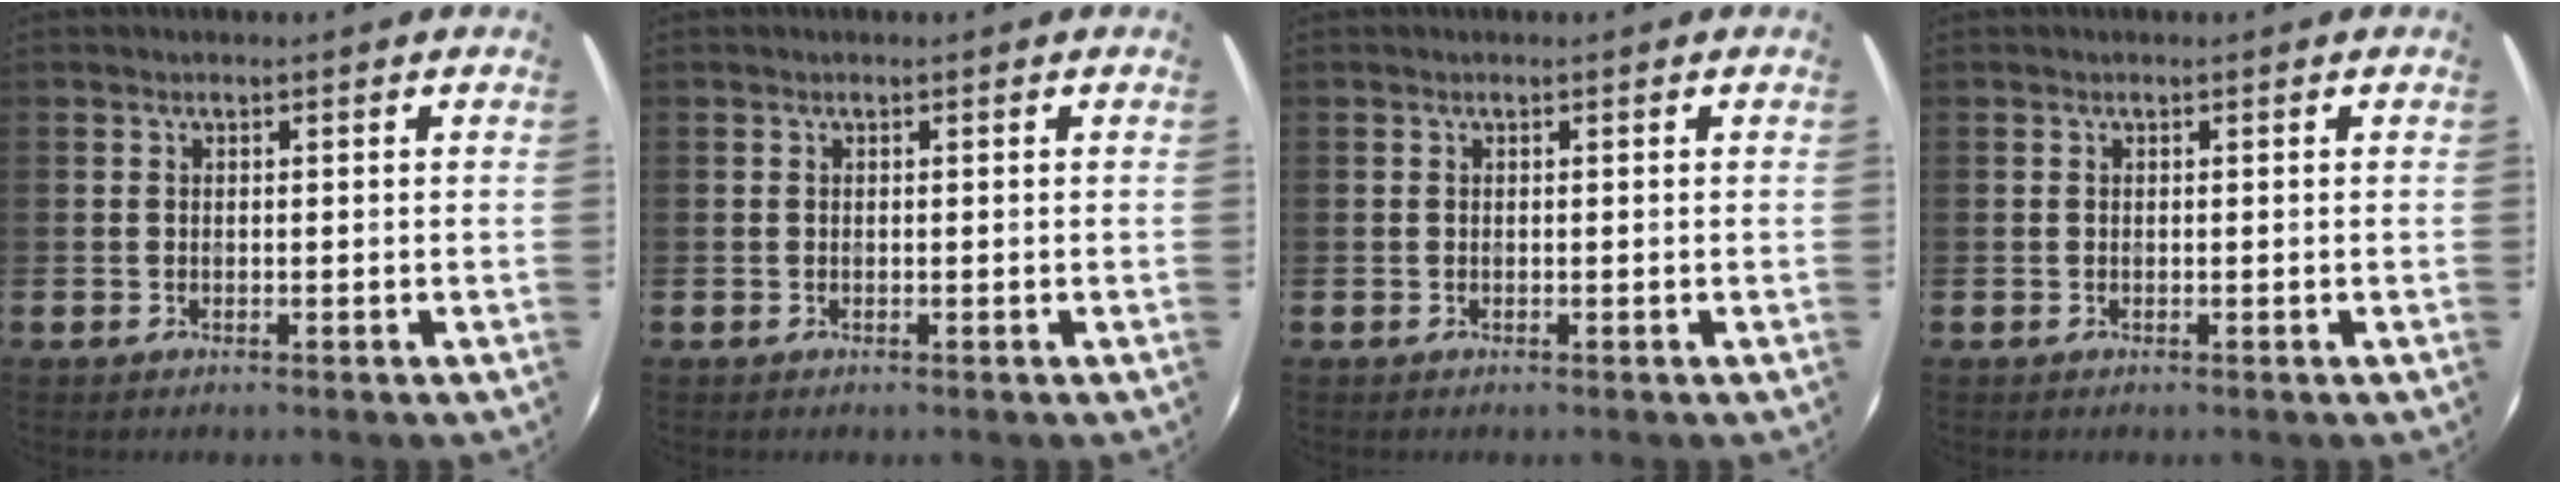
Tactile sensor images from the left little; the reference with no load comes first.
{"total": 0.0}
{"total": 0.0}
{"total": 0.0}